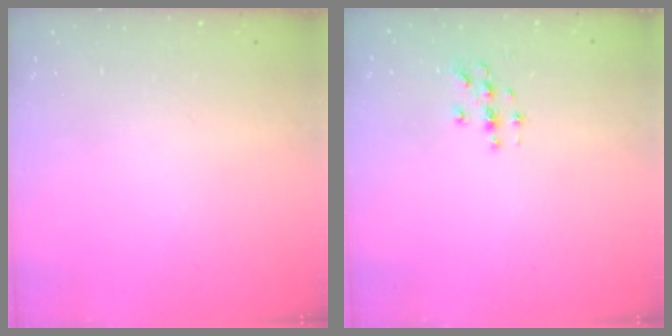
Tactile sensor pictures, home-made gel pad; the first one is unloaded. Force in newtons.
{"total": 2.9, "press": 2.9, "slide": 0.3}